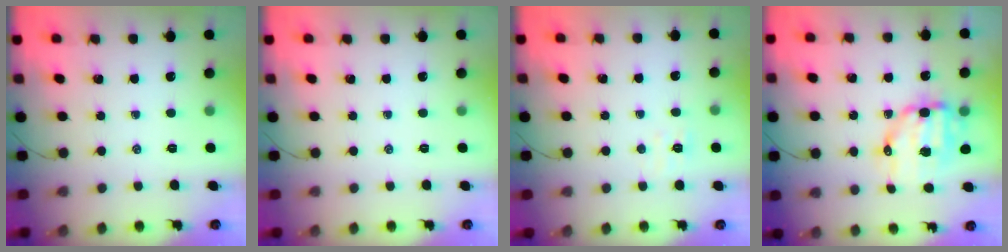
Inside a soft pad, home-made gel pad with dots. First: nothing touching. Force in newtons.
{"total": 0.0}
{"total": 4.7, "press": 4.7, "slide": 0.7}
{"total": 10.7, "press": 10.5, "slide": 2.0}